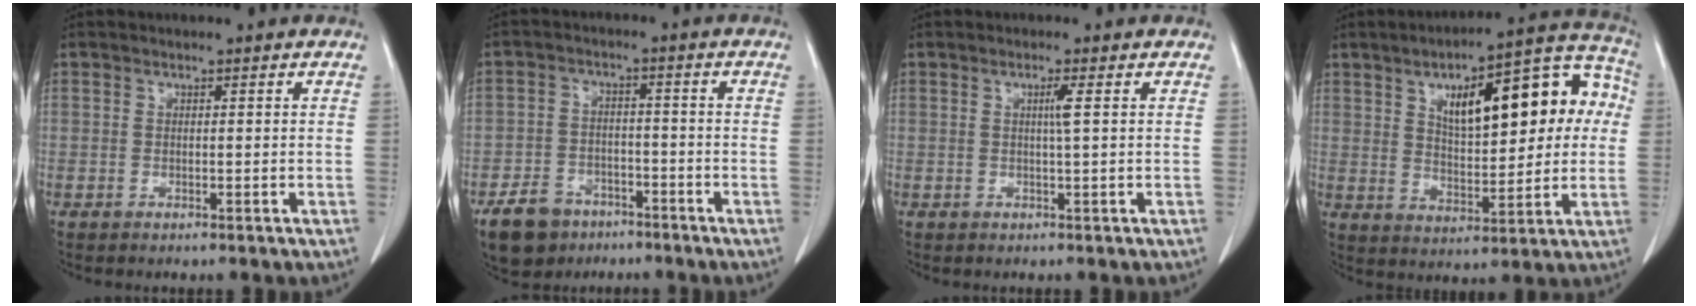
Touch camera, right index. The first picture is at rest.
{"total": 7.5, "force": [-5.3, 4.7, 2.5], "torque": [-0.061, 0.002, -0.088]}
{"total": 1.7, "force": [0.4, -0.5, 1.6], "torque": [-0.025, 0.001, 0.010]}
{"total": 18.9, "force": [4.5, 6.7, 17.1], "torque": [-0.234, 0.041, 0.065]}